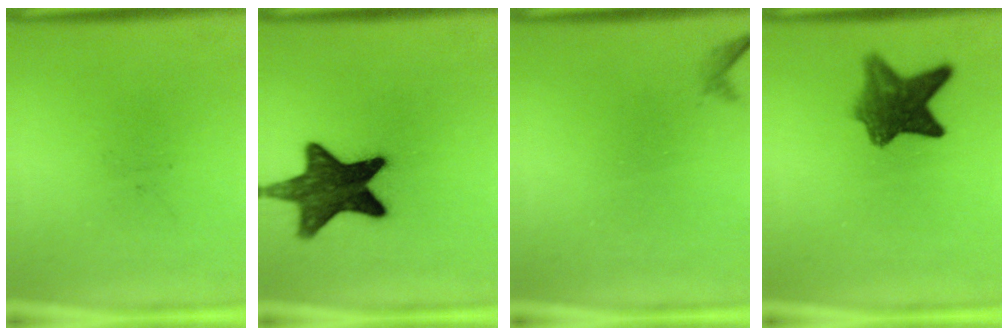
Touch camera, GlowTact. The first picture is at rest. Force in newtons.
{"total": 14.5}
{"total": 0.6}
{"total": 7.5}